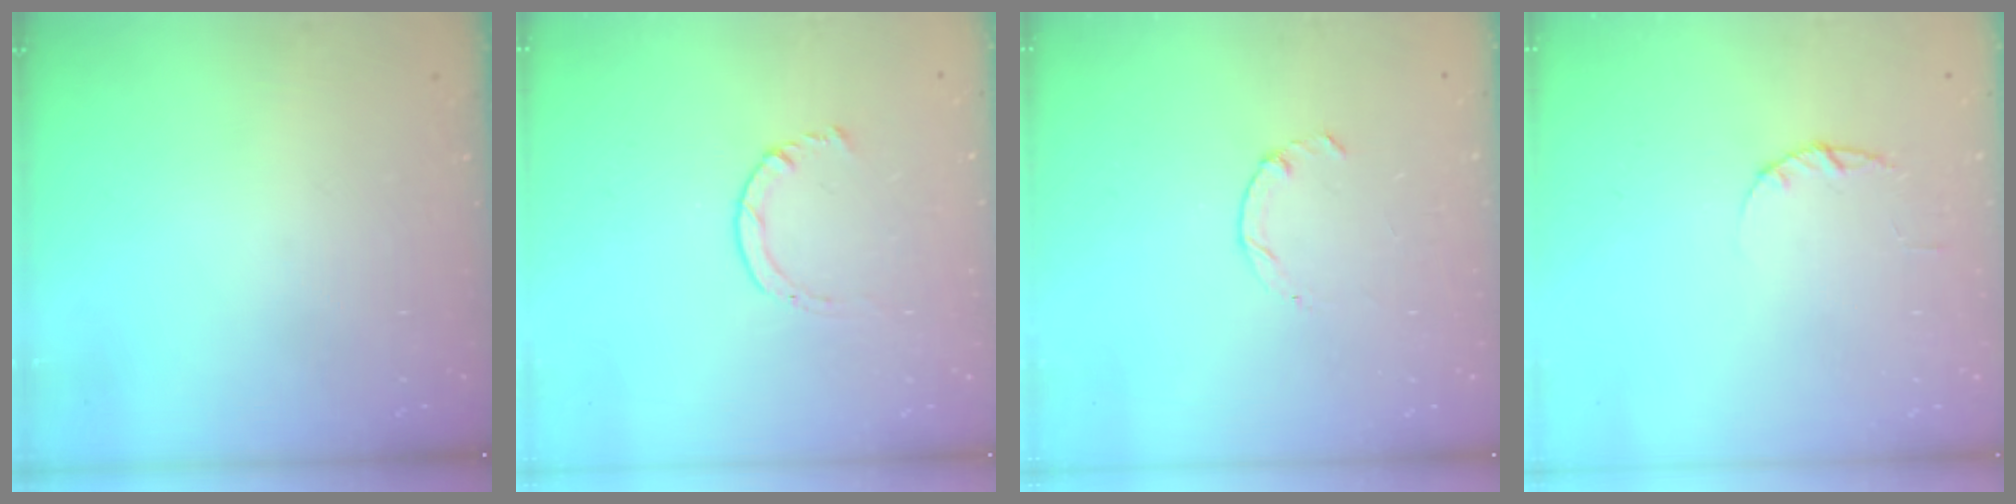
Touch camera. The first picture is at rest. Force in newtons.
{"total": 2.0, "press": 1.9, "slide": 0.3}
{"total": 1.3, "press": 1.2, "slide": 0.4}
{"total": 1.7, "press": 1.7, "slide": 0.3}